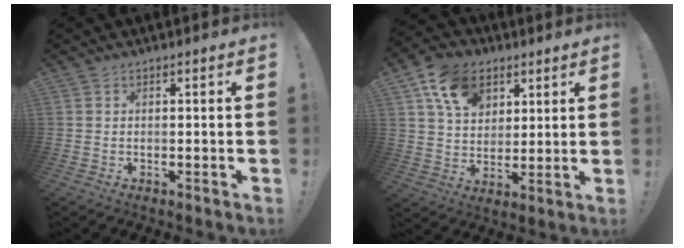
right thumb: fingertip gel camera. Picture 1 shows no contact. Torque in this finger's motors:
{"motor_torque": [1.34, 1.16, 0.38, 0.24, 0.03]}